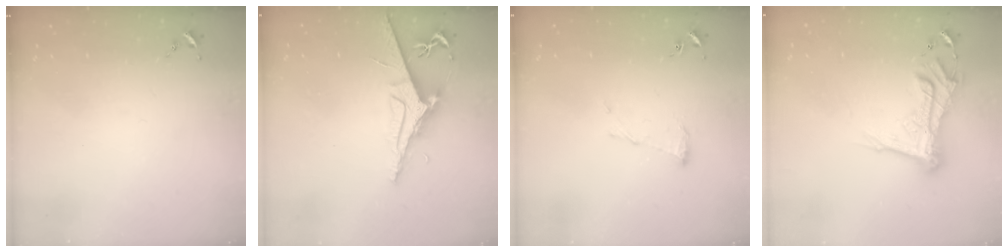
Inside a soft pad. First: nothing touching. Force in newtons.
{"total": 8.6, "press": 8.6, "slide": 1.0}
{"total": 7.8, "press": 7.8, "slide": 0.2}
{"total": 16.7, "press": 16.6, "slide": 1.8}